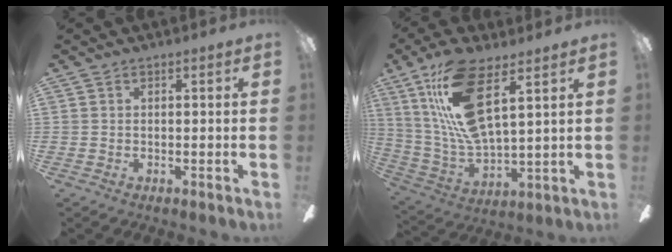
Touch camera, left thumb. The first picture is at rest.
{"total": 18.6, "force": [9.1, 6.7, 14.9], "torque": [-0.311, -0.027, 0.153]}